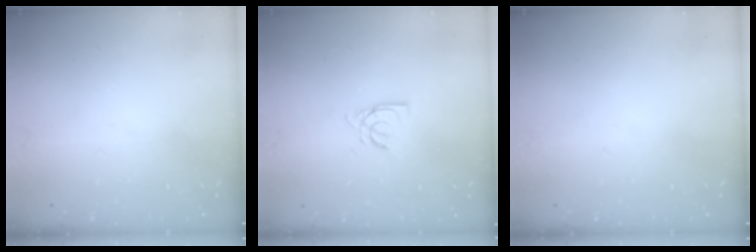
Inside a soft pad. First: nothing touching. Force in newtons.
{"total": 6.7, "press": 6.7, "slide": 0.5}
{"total": 0.0}